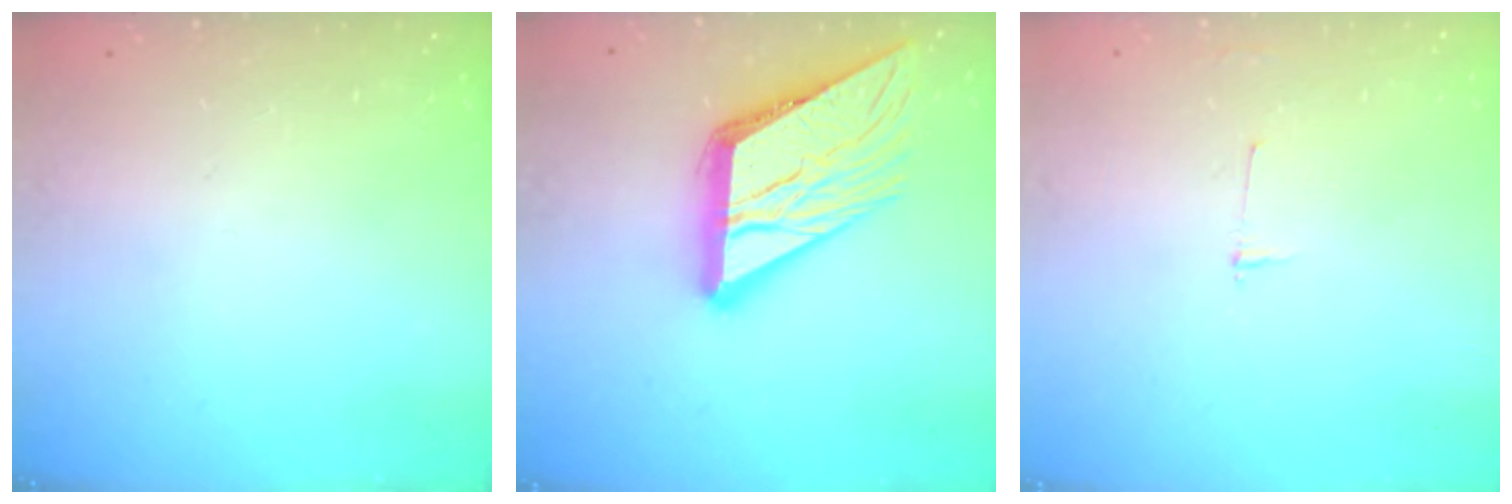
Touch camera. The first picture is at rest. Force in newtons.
{"total": 20.0, "press": 19.8, "slide": 2.2}
{"total": 2.7, "press": 2.7, "slide": 0.3}